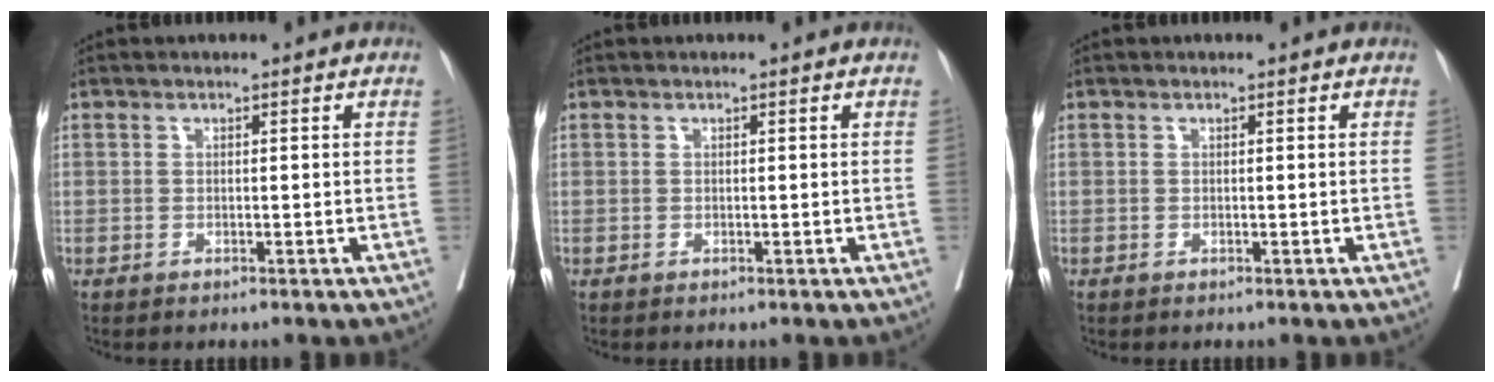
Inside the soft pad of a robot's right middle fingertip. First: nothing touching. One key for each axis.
{"total": 0.0}
{"total": 0.0}